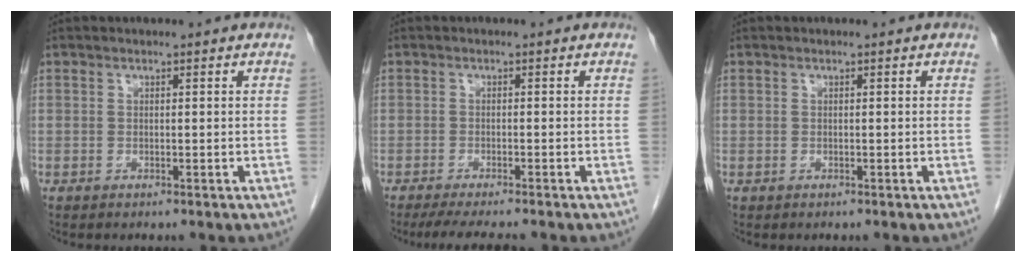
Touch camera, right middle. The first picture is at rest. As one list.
[{"total": 6.0, "force": [-5.0, 0.4, 3.2], "torque": [-0.044, -0.014, -0.079]}, {"total": 0.0}]